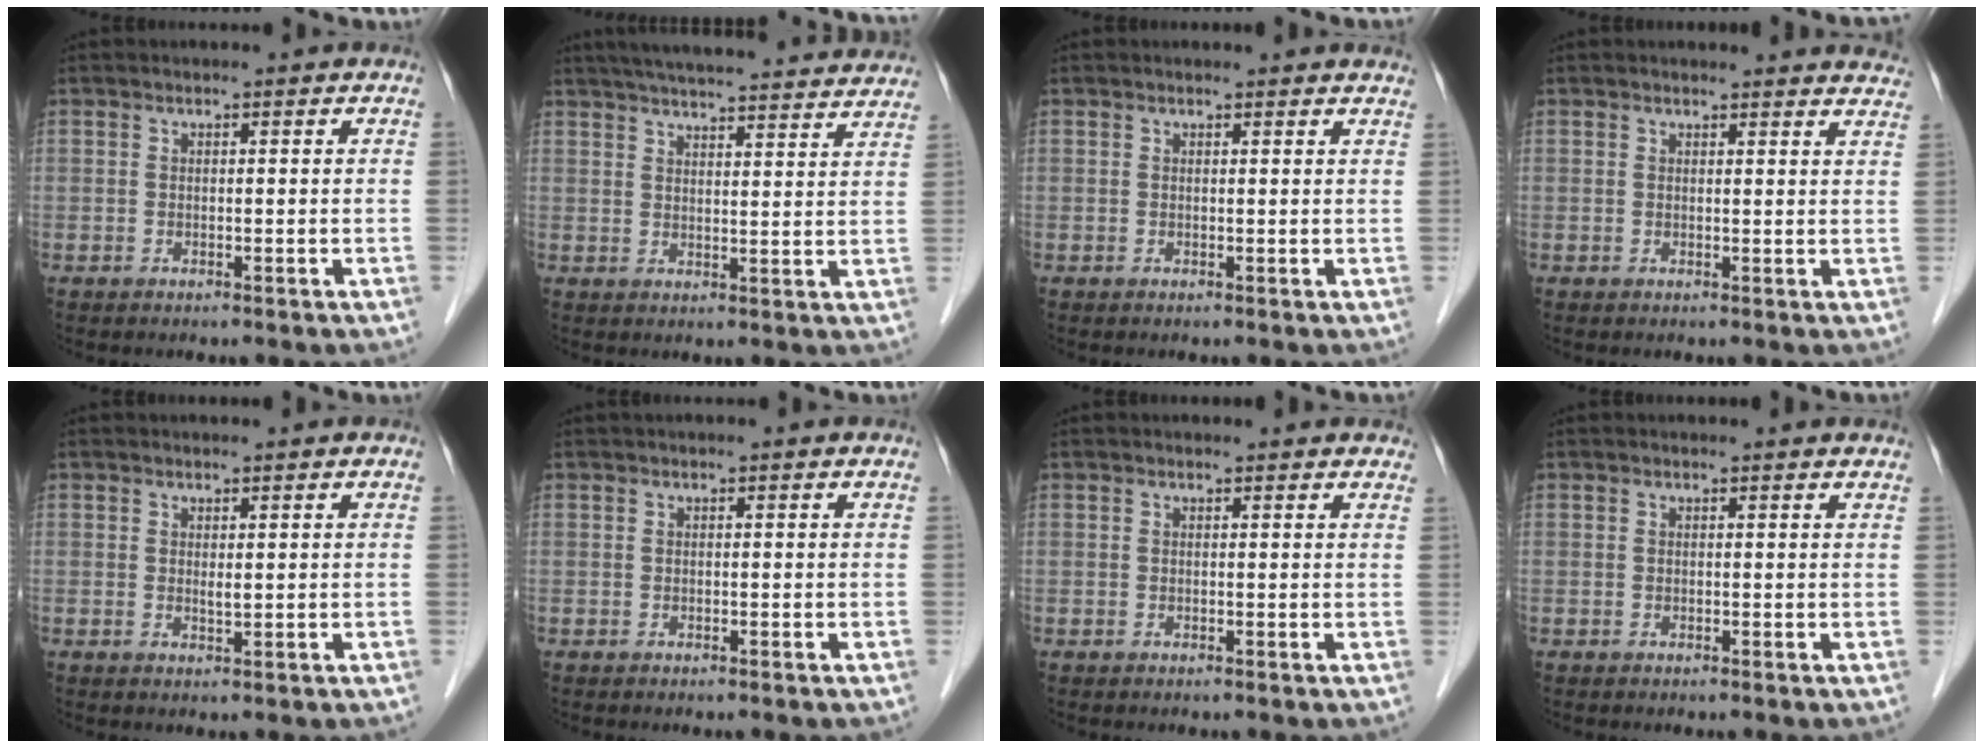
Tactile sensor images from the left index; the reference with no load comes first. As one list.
[{"total": 25.2, "force": [23.3, 2.4, 9.4], "torque": [-0.147, 0.001, 0.295]}, {"total": 3.8, "force": [3.7, 0.4, 0.7], "torque": [-0.014, 0.007, 0.029]}, {"total": 7.3, "force": [7.1, 1.2, 1.4], "torque": [-0.001, 0.004, 0.056]}, {"total": 1.1, "force": [0.5, 0.2, 0.9], "torque": [-0.021, -0.005, 0.010]}, {"total": 0.7, "force": [0.6, -0.1, 0.3], "torque": [-0.004, 0.013, 0.014]}, {"total": 3.6, "force": [3.4, 1.0, 0.9], "torque": [-0.011, 0.012, 0.030]}, {"total": 2.7, "force": [2.7, 0.2, 0.4], "torque": [-0.013, 0.006, 0.020]}]